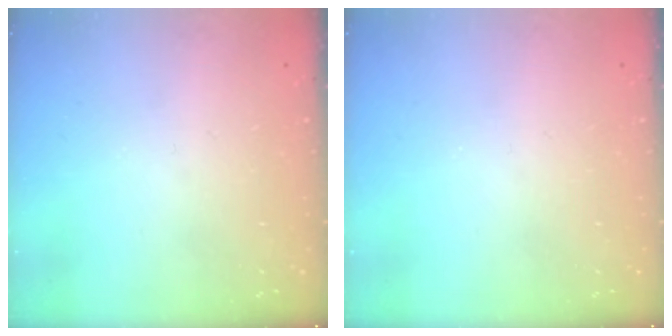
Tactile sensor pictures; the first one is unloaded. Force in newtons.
{"total": 0.0}